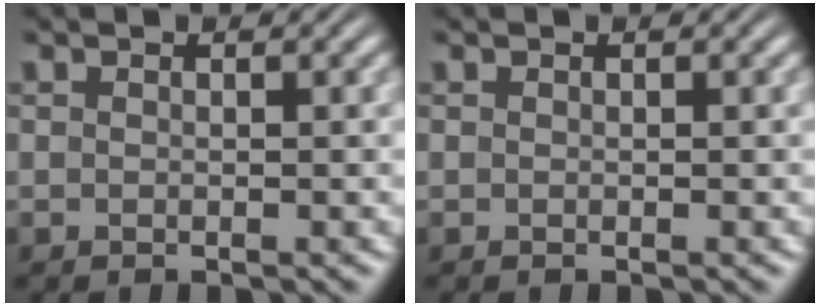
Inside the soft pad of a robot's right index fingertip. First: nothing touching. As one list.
[{"total": 0.0}]